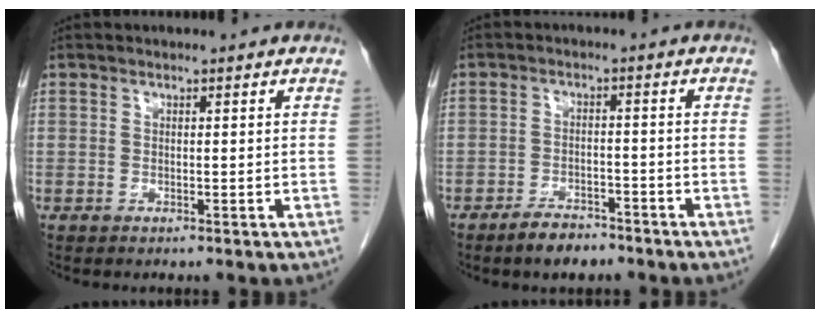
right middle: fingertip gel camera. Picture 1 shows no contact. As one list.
[{"total": 4.4, "force": [-3.6, 1.6, 1.9], "torque": [-0.037, 0.001, -0.056]}]